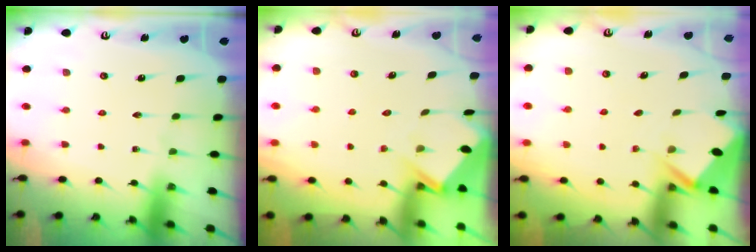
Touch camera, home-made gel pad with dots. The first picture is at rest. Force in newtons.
{"total": 3.9, "press": 3.9, "slide": 0.4}
{"total": 2.6, "press": 2.6, "slide": 0.1}